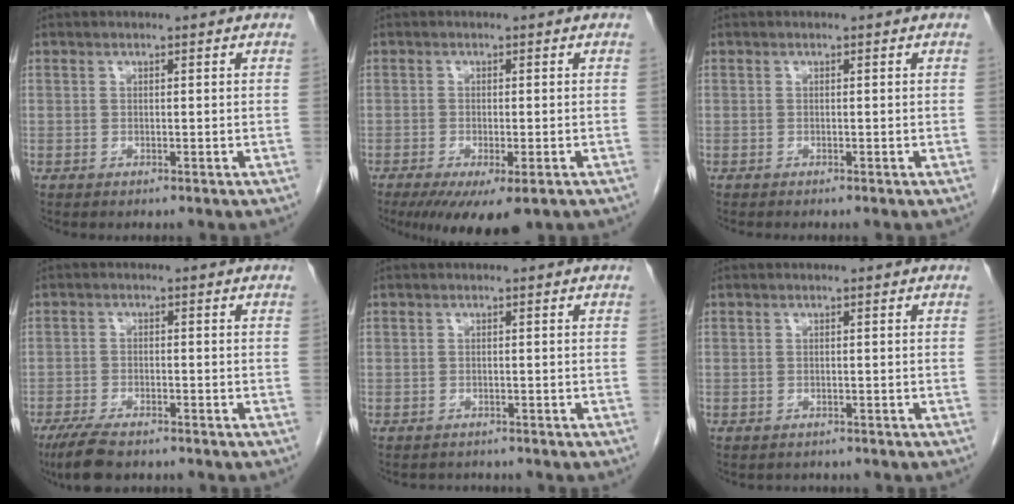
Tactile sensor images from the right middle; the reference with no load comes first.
{"total": 8.2, "force": [-5.2, 2.4, 5.9], "torque": [-0.083, -0.020, -0.080]}
{"total": 0.7, "force": [-0.6, 0.0, 0.3], "torque": [-0.006, -0.002, -0.010]}
{"total": 6.5, "force": [-5.1, 1.6, 3.6], "torque": [-0.067, -0.014, -0.087]}
{"total": 2.0, "force": [-1.8, 0.8, -0.3], "torque": [-0.002, -0.004, -0.030]}
{"total": 1.5, "force": [-1.4, 0.7, -0.1], "torque": [-0.007, -0.002, -0.022]}